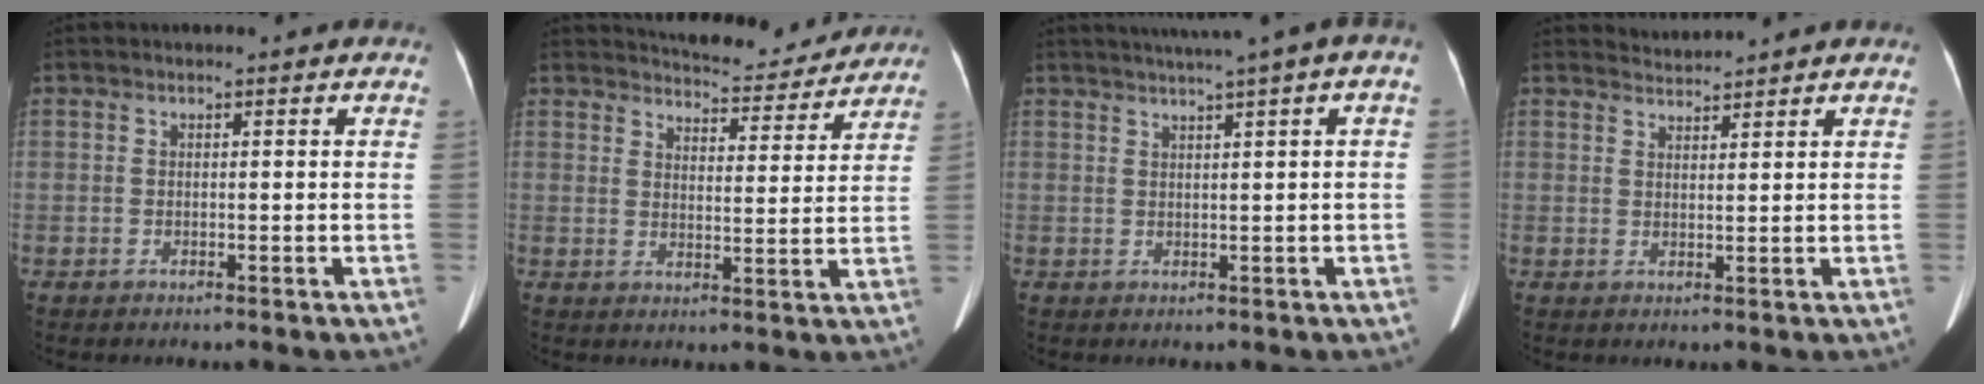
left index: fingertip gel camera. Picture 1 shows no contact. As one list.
[{"total": 11.3, "force": [10.8, 2.4, 2.0], "torque": [-0.020, -0.005, 0.136]}, {"total": 7.0, "force": [4.0, 0.0, 5.7], "torque": [-0.084, 0.037, 0.059]}, {"total": 2.3, "force": [2.2, -0.5, -0.6], "torque": [0.000, 0.008, 0.049]}]